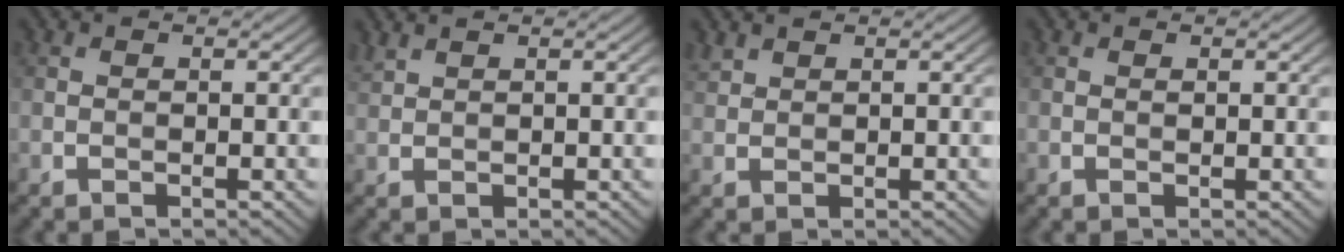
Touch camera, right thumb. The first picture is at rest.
{"total": 1.5, "force": [1.4, 0.2, 0.6], "torque": [-0.021, 0.005, 0.034]}
{"total": 1.4, "force": [1.3, 0.4, 0.4], "torque": [-0.015, 0.004, 0.033]}
{"total": 0.0}